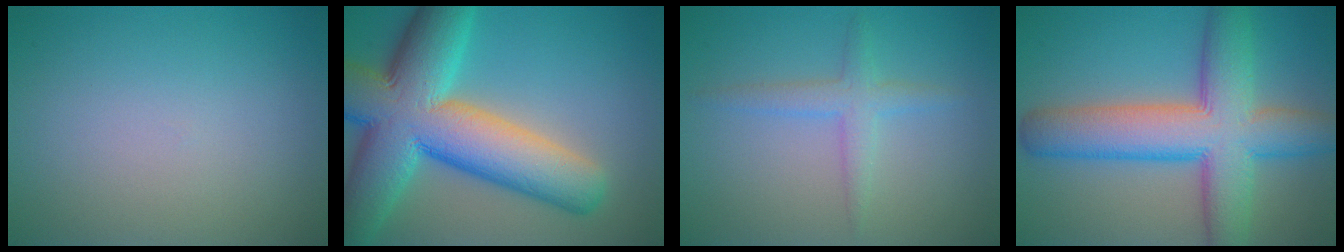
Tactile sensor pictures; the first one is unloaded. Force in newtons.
{"total": 14.3, "press": 14.2, "slide": 0.6}
{"total": 2.3, "press": 2.3, "slide": 0.1}
{"total": 10.1, "press": 10.1, "slide": 0.4}